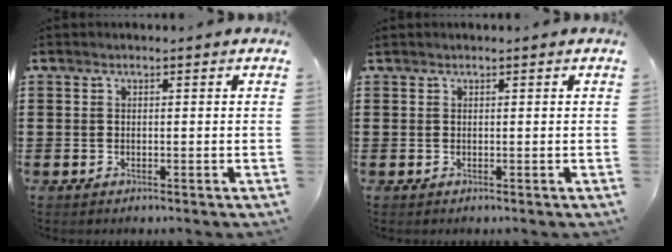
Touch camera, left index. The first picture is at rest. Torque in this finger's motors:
{"motor_torque": [-0.02, 0.00, 0.00, 0.00]}